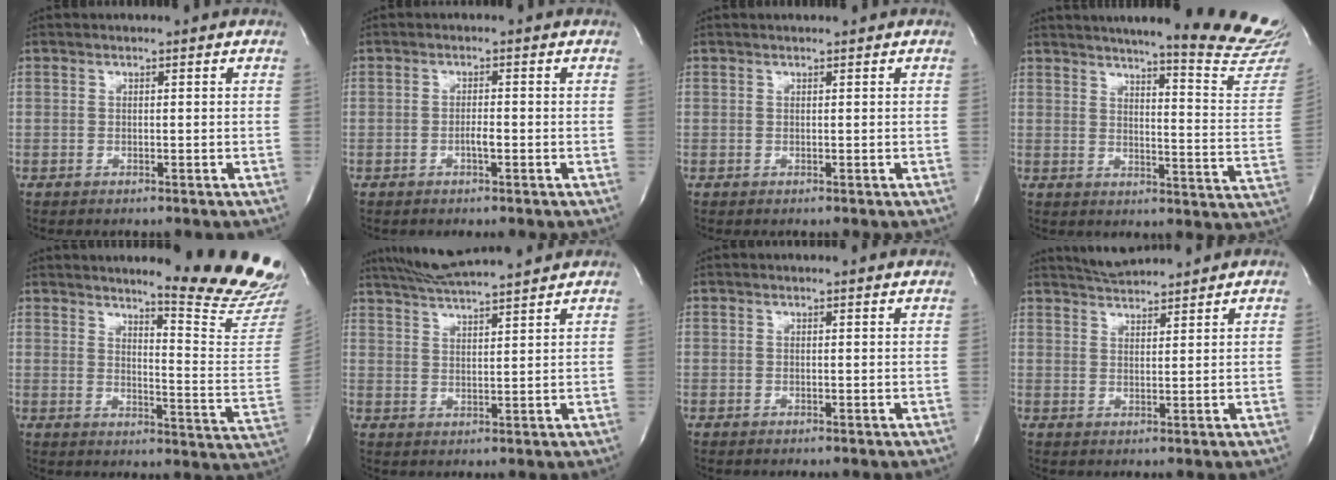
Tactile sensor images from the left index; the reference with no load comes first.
{"total": 1.5, "force": [-0.9, 0.2, 1.2], "torque": [-0.024, -0.002, -0.017]}
{"total": 0.9, "force": [0.8, 0.0, 0.4], "torque": [-0.006, 0.011, 0.016]}
{"total": 22.1, "force": [19.8, -0.3, 9.8], "torque": [-0.133, -0.115, 0.226]}
{"total": 16.4, "force": [15.0, -1.3, 6.6], "torque": [-0.094, -0.132, 0.172]}
{"total": 11.8, "force": [10.7, -0.2, 5.0], "torque": [-0.094, 0.022, 0.164]}
{"total": 1.0, "force": [0.9, 0.1, 0.2], "torque": [-0.013, 0.000, 0.003]}
{"total": 5.0, "force": [4.9, -0.1, 1.0], "torque": [-0.023, 0.018, 0.087]}